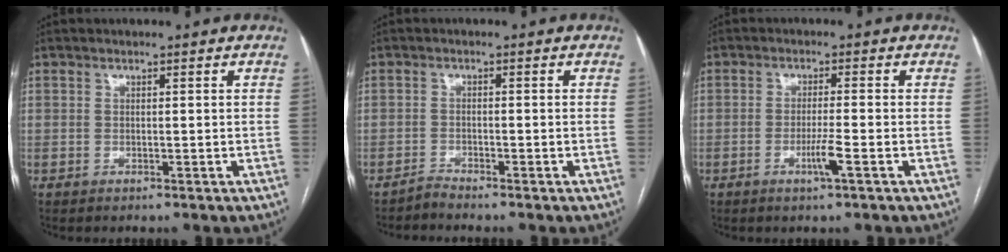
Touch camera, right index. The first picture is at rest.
{"total": 1.4, "force": [-1.3, -0.4, -0.3], "torque": [0.009, -0.006, -0.025]}
{"total": 3.5, "force": [-1.5, -0.5, 3.1], "torque": [-0.060, -0.007, -0.031]}